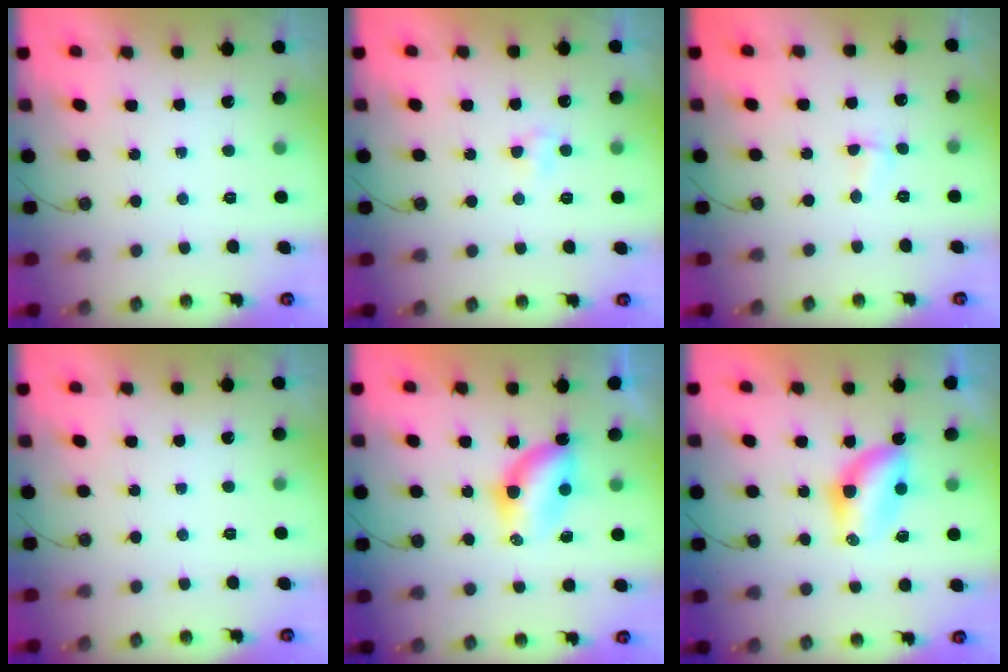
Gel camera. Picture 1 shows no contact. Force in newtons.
{"total": 2.9, "press": 2.9, "slide": 0.3}
{"total": 2.3, "press": 1.9, "slide": 1.4}
{"total": 0.0}
{"total": 7.8, "press": 7.0, "slide": 3.5}
{"total": 8.2, "press": 7.4, "slide": 3.6}